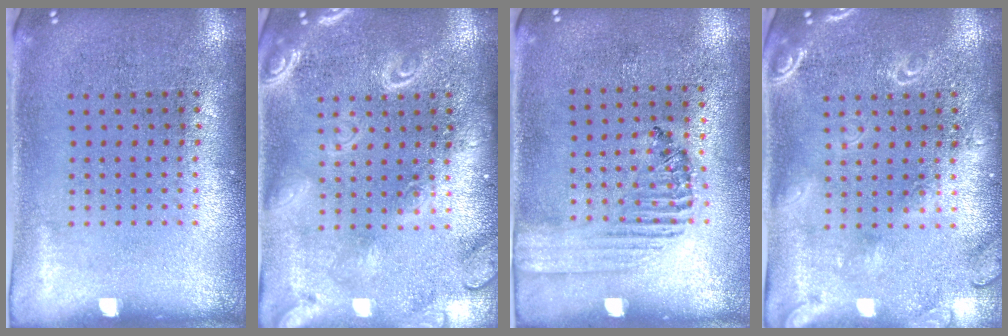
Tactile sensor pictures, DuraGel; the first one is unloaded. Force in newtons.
{"total": 2.5, "press": 2.5, "slide": 0.2}
{"total": 1.3, "press": 1.0, "slide": 0.8}
{"total": 1.8, "press": 1.8, "slide": 0.5}